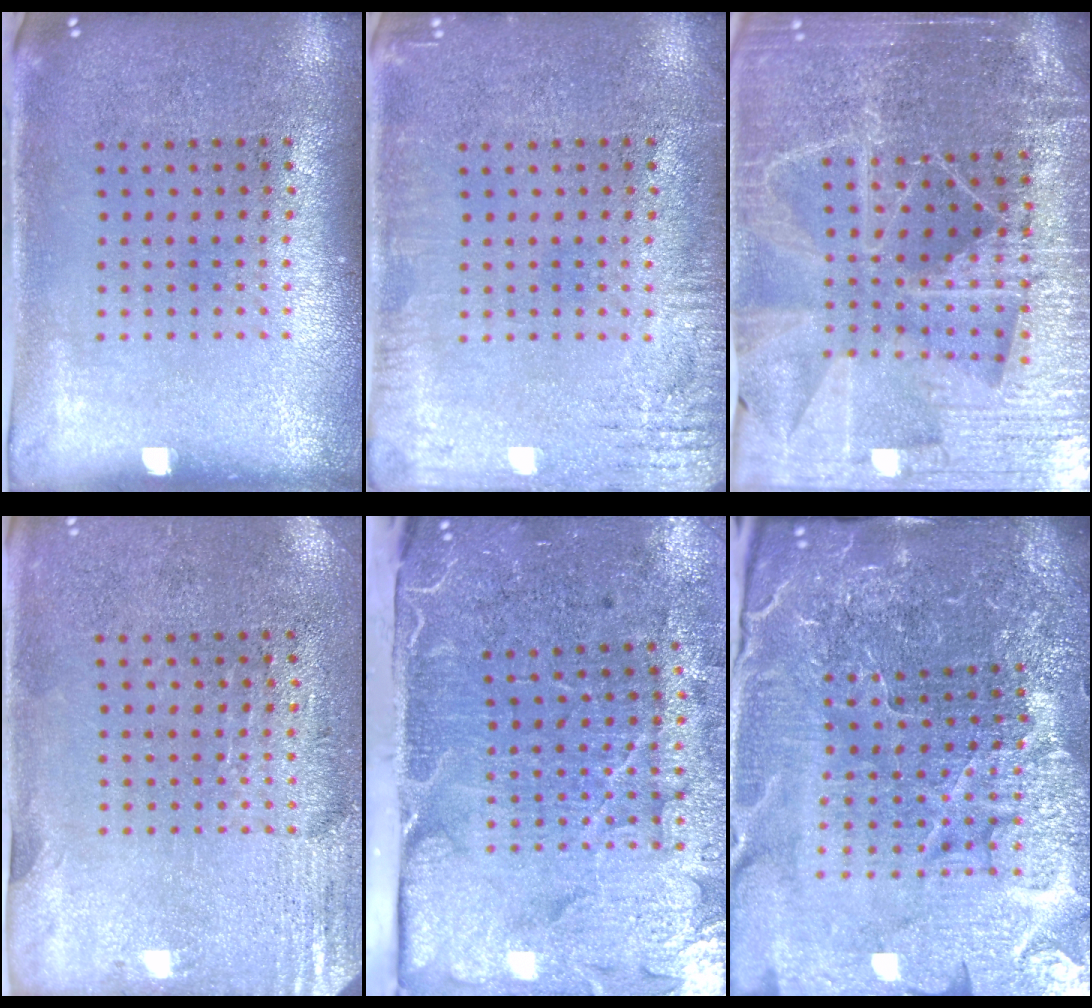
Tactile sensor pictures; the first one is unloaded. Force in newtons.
{"total": 2.7, "press": 2.7, "slide": 0.2}
{"total": 5.5, "press": 4.9, "slide": 2.5}
{"total": 2.8, "press": 2.5, "slide": 1.4}
{"total": 5.0, "press": 4.0, "slide": 3.0}
{"total": 6.2, "press": 5.6, "slide": 2.8}